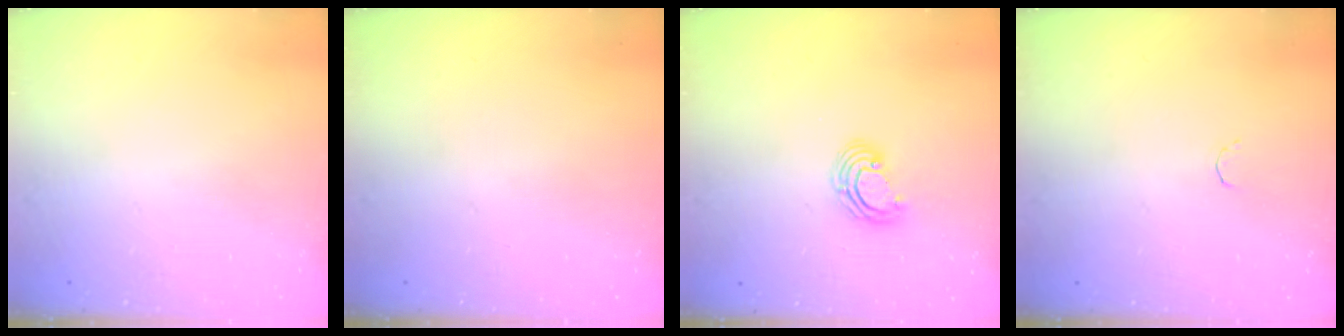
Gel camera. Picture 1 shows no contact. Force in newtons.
{"total": 0.0}
{"total": 4.5, "press": 4.5, "slide": 0.3}
{"total": 1.8, "press": 1.7, "slide": 0.4}